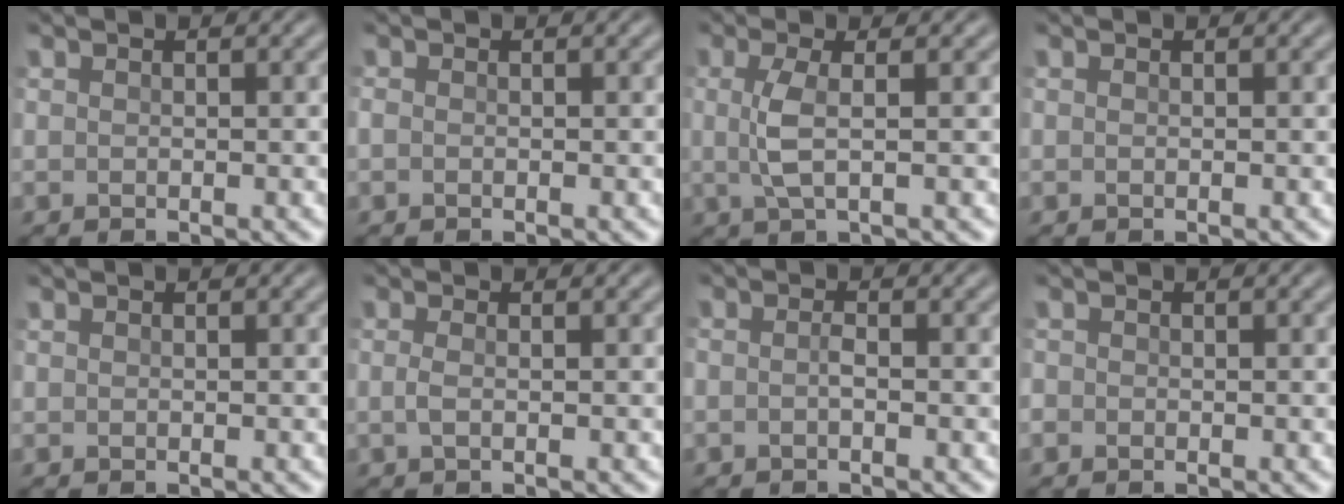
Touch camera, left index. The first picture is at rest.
{"total": 0.7, "force": [-0.3, 0.6, 0.4], "torque": [-0.009, -0.001, -0.006]}
{"total": 2.5, "force": [0.0, 0.3, 2.5], "torque": [-0.060, 0.000, -0.002]}
{"total": 0.0}
{"total": 0.0}
{"total": 1.0, "force": [-0.2, 0.3, 1.0], "torque": [-0.024, 0.000, -0.005]}
{"total": 1.0, "force": [-0.5, 0.3, 0.8], "torque": [-0.018, 0.002, -0.011]}
{"total": 1.5, "force": [-0.4, 1.3, 0.4], "torque": [-0.002, 0.003, -0.012]}